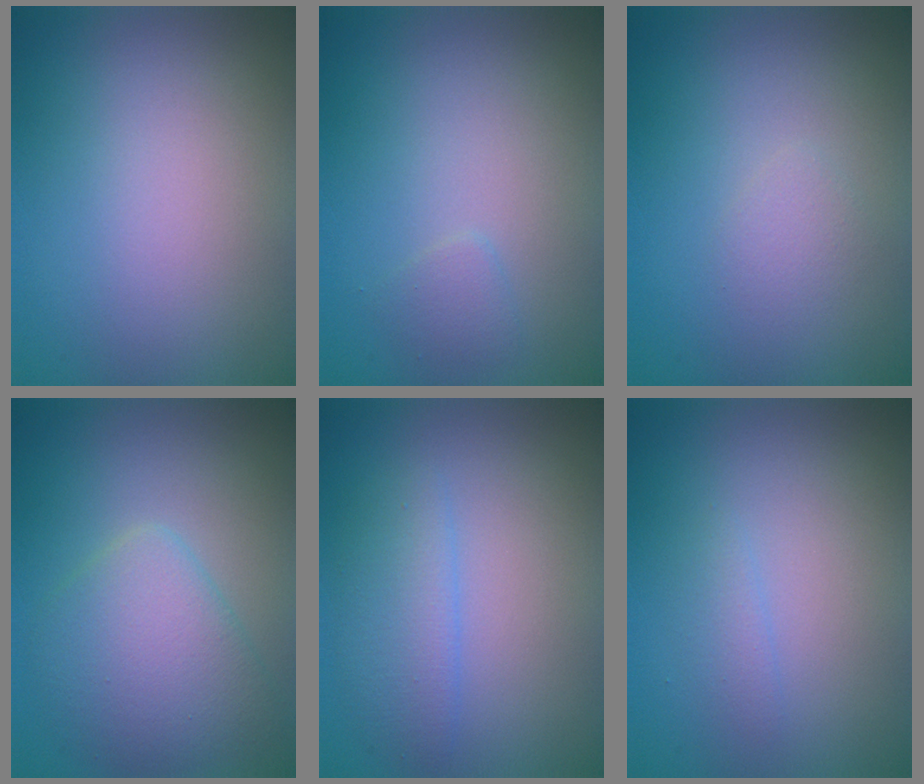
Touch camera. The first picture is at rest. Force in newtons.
{"total": 0.9, "press": 0.9, "slide": 0.1}
{"total": 0.9, "press": 0.9, "slide": 0.1}
{"total": 4.5, "press": 4.5, "slide": 0.1}
{"total": 2.6, "press": 2.6, "slide": 0.1}
{"total": 0.9, "press": 0.9, "slide": 0.1}